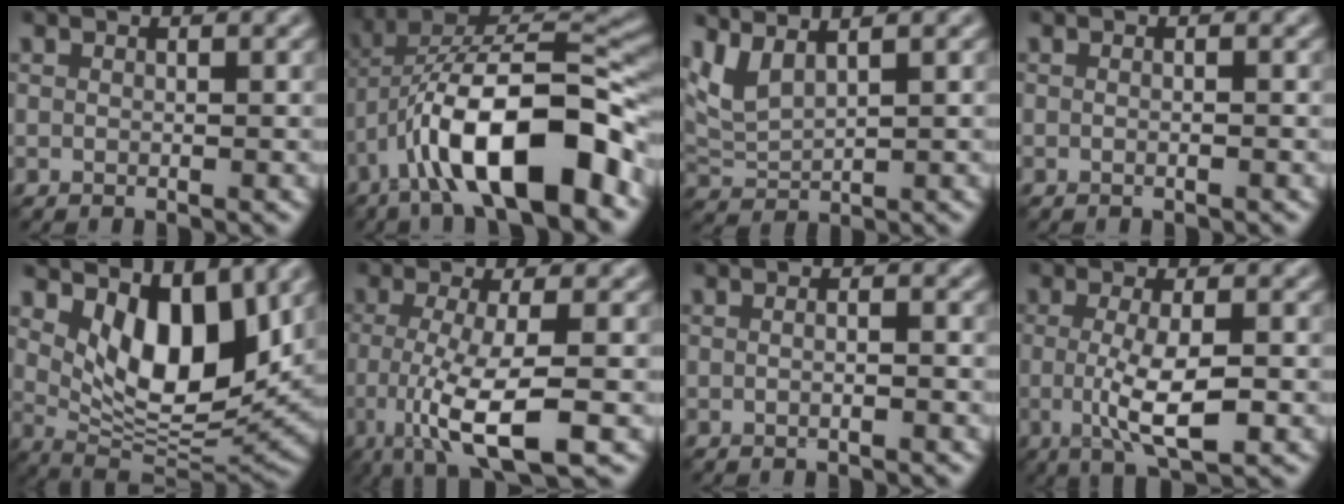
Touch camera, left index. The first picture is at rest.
{"total": 13.1, "force": [-5.5, 4.7, 10.9], "torque": [-0.179, 0.011, -0.094]}
{"total": 3.2, "force": [2.3, 0.8, 2.1], "torque": [-0.059, 0.004, 0.054]}
{"total": 0.9, "force": [0.0, 0.3, 0.8], "torque": [0.001, -0.010, -0.006]}
{"total": 8.1, "force": [3.0, 3.8, 6.5], "torque": [-0.114, -0.025, 0.049]}
{"total": 7.6, "force": [-2.6, 1.6, 6.9], "torque": [-0.125, -0.007, -0.050]}
{"total": 1.5, "force": [0.0, 0.7, 1.3], "torque": [0.005, -0.005, -0.014]}
{"total": 5.2, "force": [-0.7, 1.3, 5.0], "torque": [-0.096, -0.010, -0.011]}